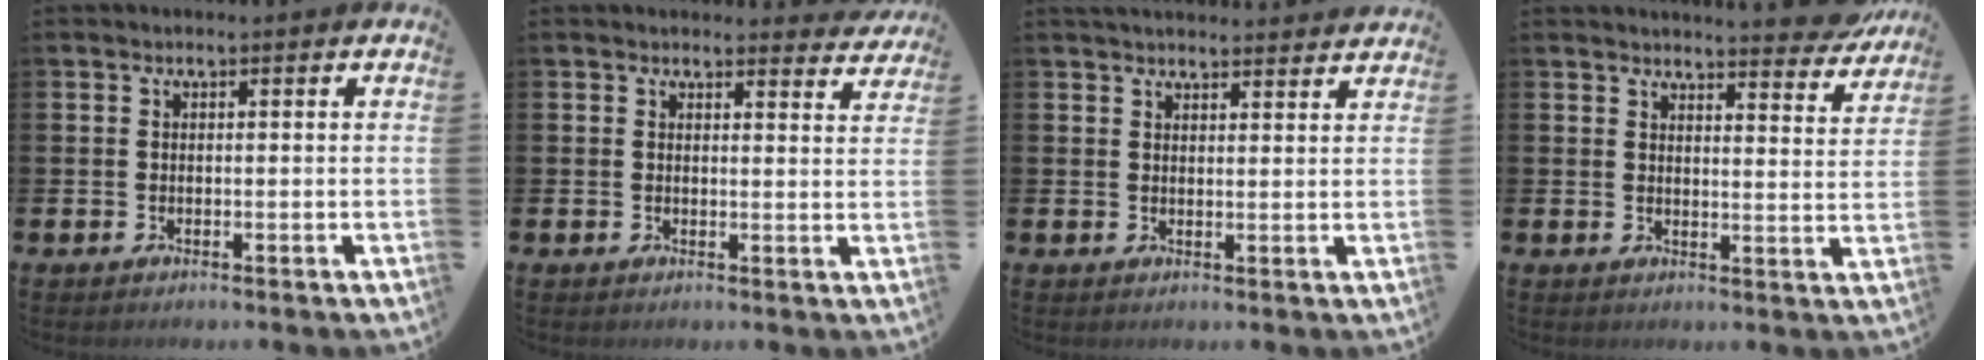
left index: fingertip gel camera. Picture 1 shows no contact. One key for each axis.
{"total": 2.5, "fx": 2.4, "fy": 0.4, "fz": 0.0, "tx": 0.015, "ty": -0.020, "tz": 0.040}
{"total": 2.9, "fx": 2.8, "fy": 0.3, "fz": 0.2, "tx": -0.006, "ty": -0.014, "tz": 0.051}
{"total": 4.6, "fx": 4.6, "fy": 0.1, "fz": 0.4, "tx": 0.000, "ty": -0.038, "tz": 0.079}